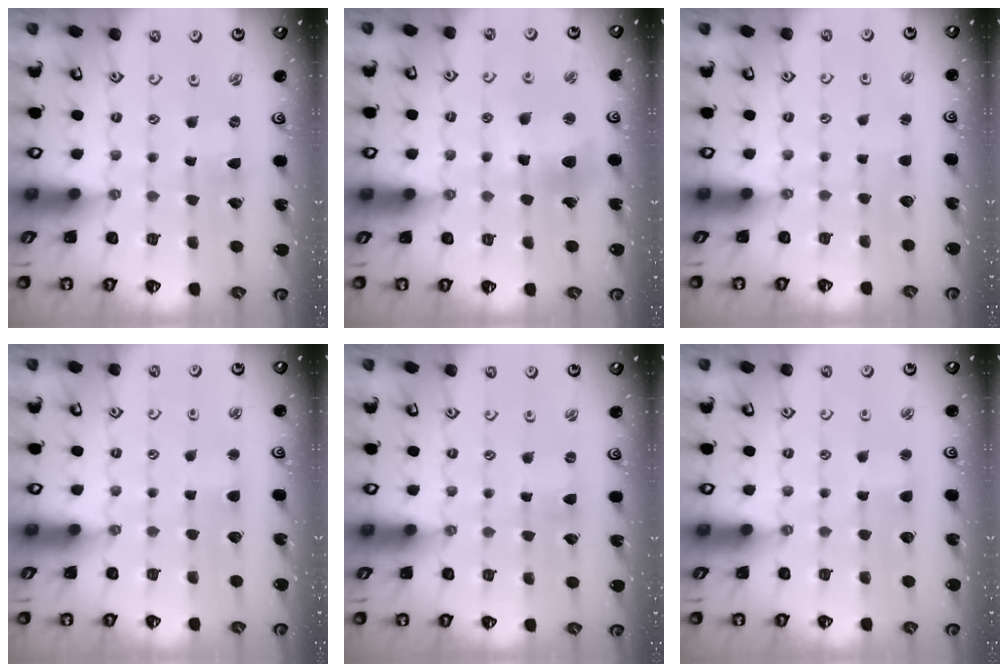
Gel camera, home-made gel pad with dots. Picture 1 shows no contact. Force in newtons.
{"total": 10.9, "press": 10.7, "slide": 1.8}
{"total": 1.1, "press": 1.1, "slide": 0.1}
{"total": 2.8, "press": 2.8, "slide": 0.4}
{"total": 0.0}
{"total": 1.9, "press": 1.9, "slide": 0.3}